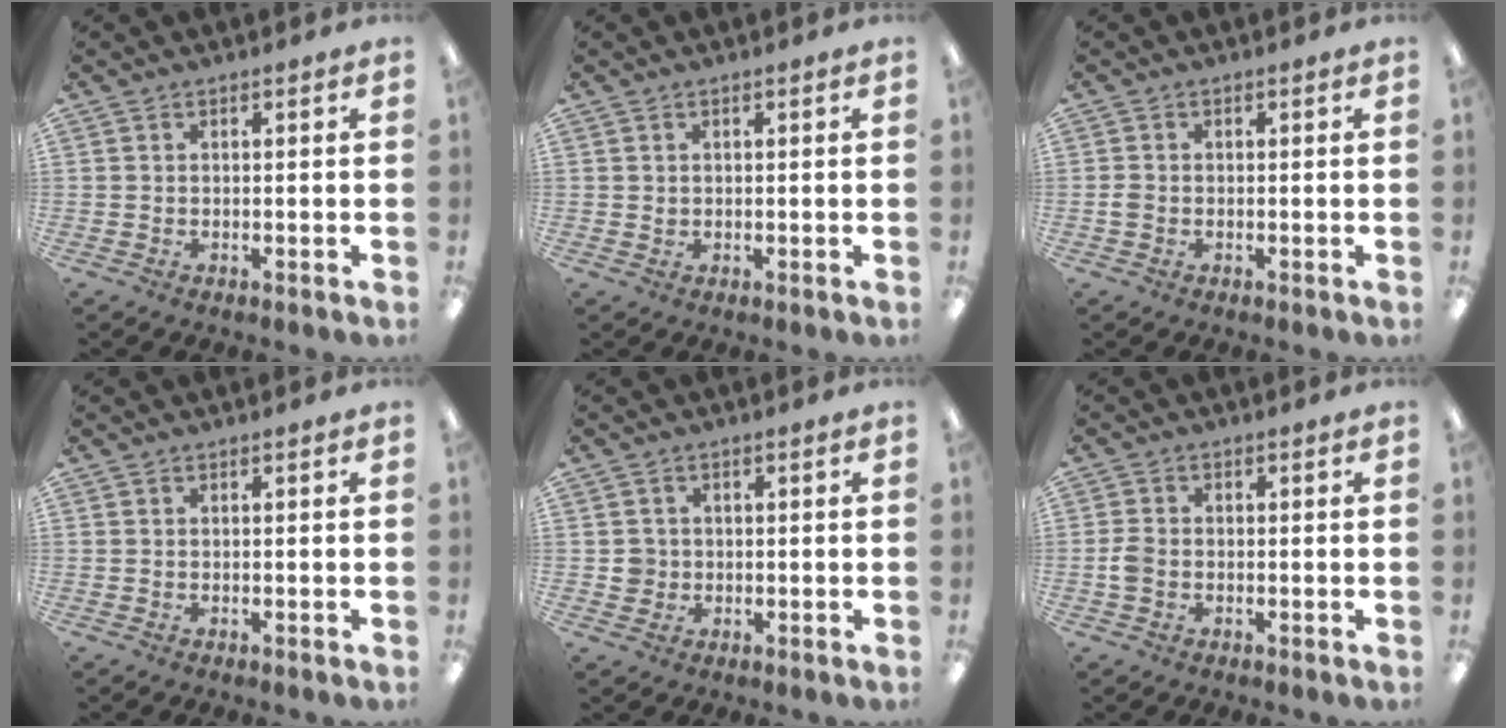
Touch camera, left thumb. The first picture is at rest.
{"total": 0.7, "force": [0.4, 0.6, 0.1], "torque": [-0.003, 0.003, 0.007]}
{"total": 1.4, "force": [-0.4, 1.0, 0.8], "torque": [-0.014, 0.003, -0.007]}
{"total": 0.0}
{"total": 2.9, "force": [-0.1, 2.9, 0.3], "torque": [-0.003, 0.001, -0.006]}
{"total": 3.1, "force": [-0.7, 2.3, 2.0], "torque": [-0.040, 0.004, -0.015]}